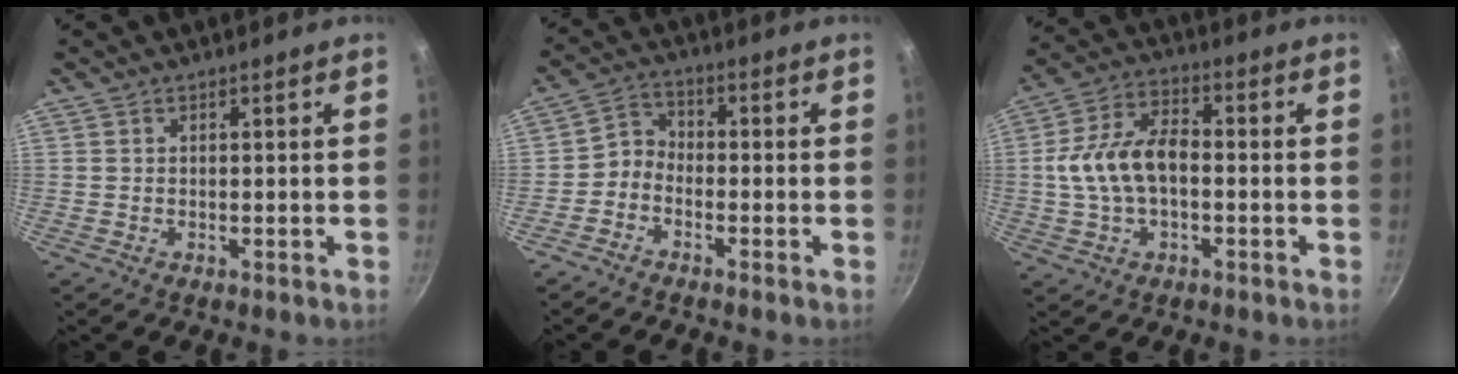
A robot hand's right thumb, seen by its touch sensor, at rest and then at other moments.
{"total": 3.7, "force": [-2.1, 2.6, 1.5], "torque": [-0.021, 0.038, -0.055]}
{"total": 12.0, "force": [-1.0, 7.1, 9.6], "torque": [-0.167, 0.036, -0.026]}